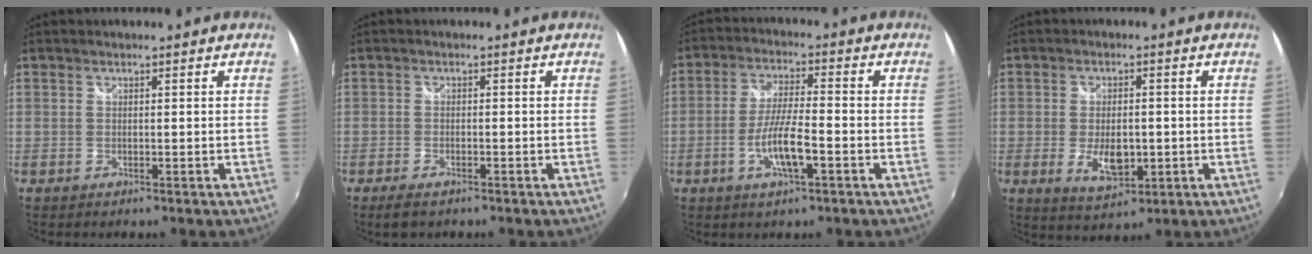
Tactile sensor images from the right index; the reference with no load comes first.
{"total": 3.5, "force": [-2.6, 1.3, 1.9], "torque": [-0.048, -0.010, -0.048]}
{"total": 8.0, "force": [-3.1, 1.3, 7.3], "torque": [-0.144, -0.001, -0.058]}
{"total": 7.1, "force": [-1.5, 3.7, 5.9], "torque": [-0.112, -0.009, -0.019]}